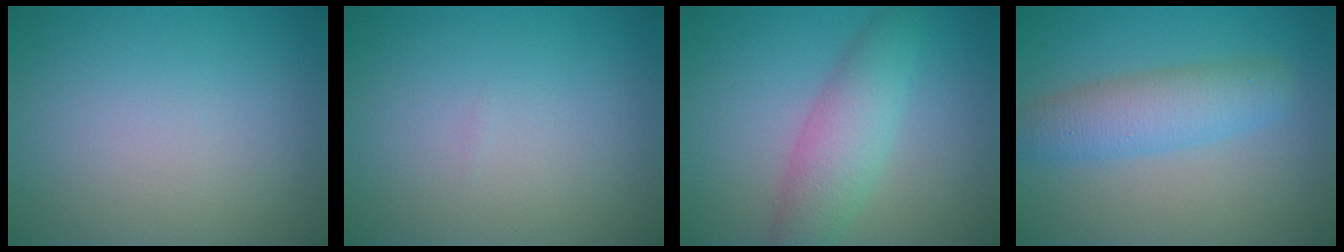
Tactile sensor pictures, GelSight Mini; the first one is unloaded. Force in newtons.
{"total": 0.0}
{"total": 4.4, "press": 4.4, "slide": 0.1}
{"total": 4.1, "press": 4.1, "slide": 0.1}